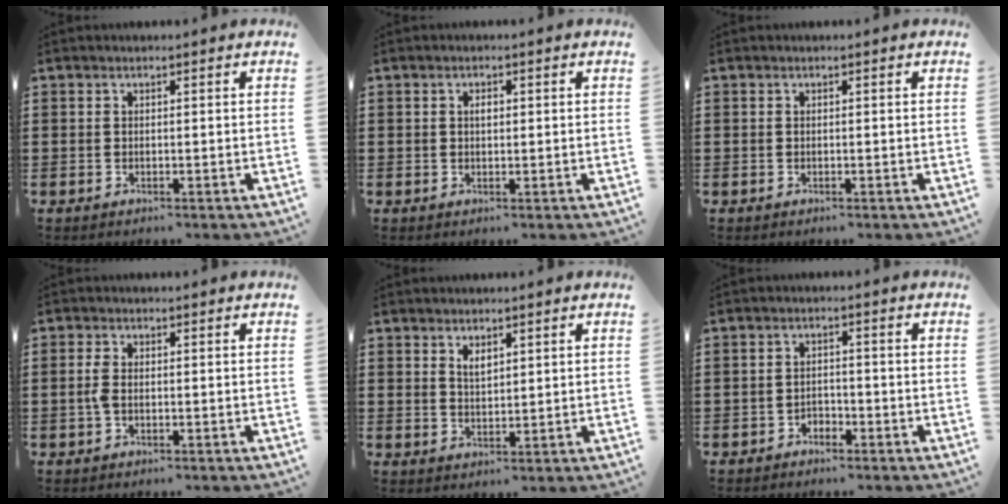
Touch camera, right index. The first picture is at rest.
{"total": 0.9, "force": [0.3, 0.4, 0.8], "torque": [-0.017, 0.003, 0.004]}
{"total": 0.0}
{"total": 2.1, "force": [-0.4, 0.8, 1.9], "torque": [-0.051, -0.006, -0.012]}
{"total": 1.9, "force": [1.5, 0.8, 0.9], "torque": [-0.020, 0.002, 0.027]}
{"total": 1.7, "force": [-1.5, 0.8, 0.1], "torque": [-0.009, 0.002, -0.034]}